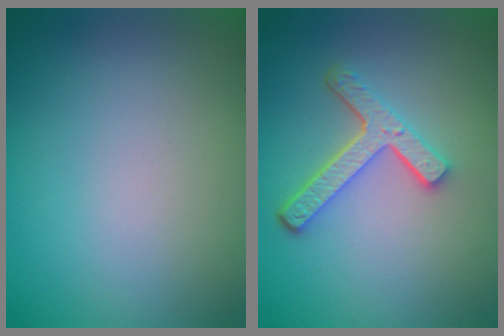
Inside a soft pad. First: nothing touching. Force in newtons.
{"total": 4.2, "press": 3.3, "slide": 2.6}